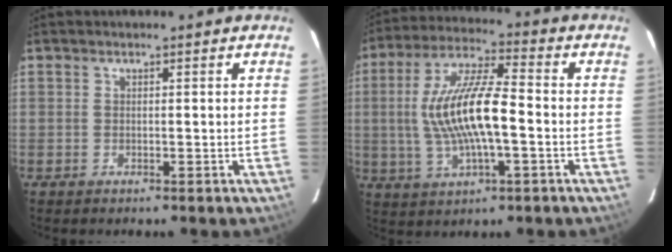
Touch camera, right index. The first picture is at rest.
{"total": 14.6, "force": [-1.4, 4.0, 14.0], "torque": [-0.276, 0.008, -0.025]}